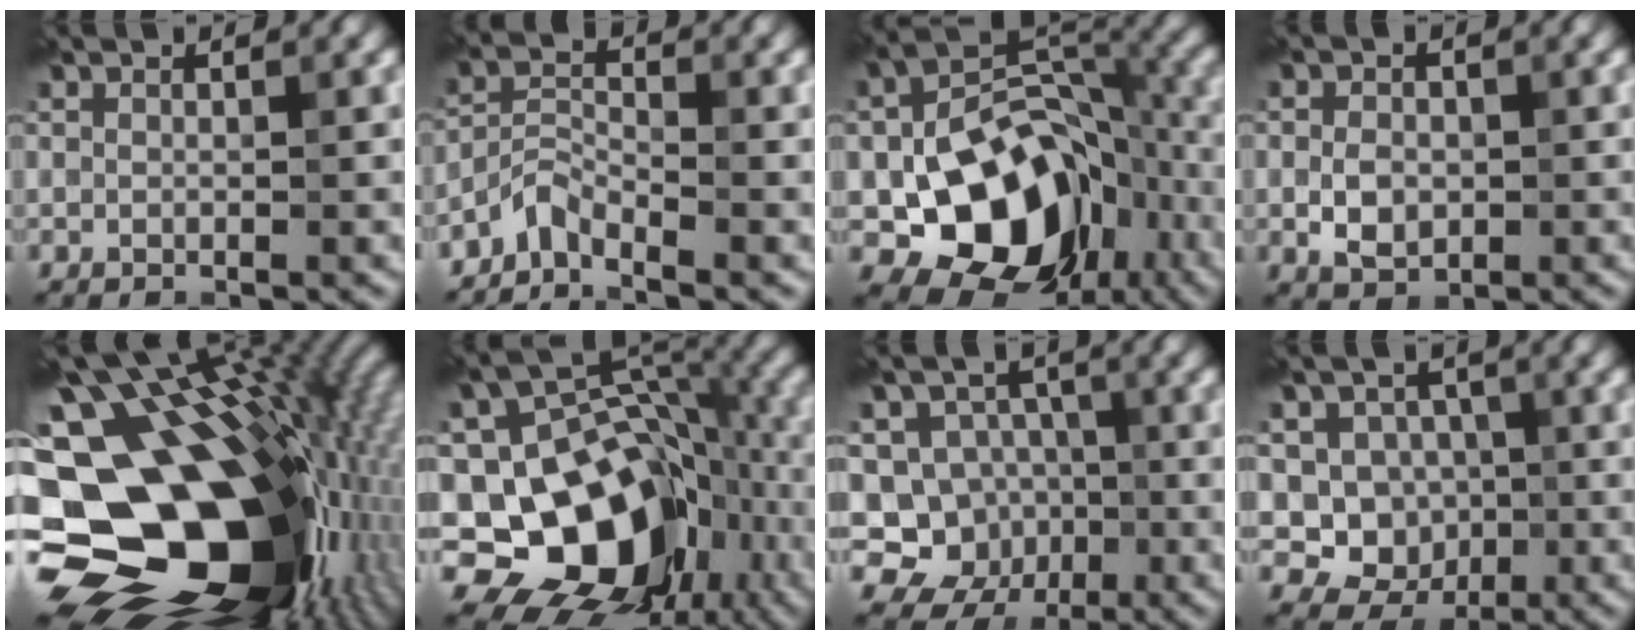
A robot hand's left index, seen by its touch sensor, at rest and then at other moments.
{"total": 2.5, "force": [-2.4, 0.1, 0.8], "torque": [-0.021, 0.012, -0.051]}
{"total": 12.3, "force": [-4.6, 8.5, 7.6], "torque": [-0.123, -0.006, -0.078]}
{"total": 2.6, "force": [-0.7, 1.7, 1.8], "torque": [-0.038, 0.000, -0.012]}
{"total": 20.9, "force": [-2.6, 13.3, 15.9], "torque": [-0.281, -0.018, -0.028]}
{"total": 14.4, "force": [-4.7, 10.2, 9.0], "torque": [-0.131, -0.003, -0.083]}
{"total": 8.9, "force": [-2.8, 7.9, 2.9], "torque": [-0.053, 0.021, -0.058]}
{"total": 7.0, "force": [-0.8, 6.4, 2.5], "torque": [-0.038, 0.017, -0.036]}